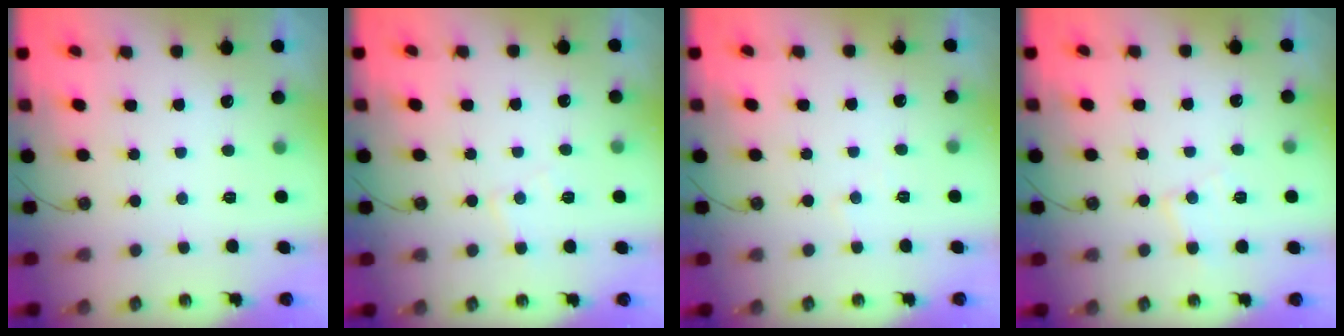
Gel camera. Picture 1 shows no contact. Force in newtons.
{"total": 5.9, "press": 5.8, "slide": 0.7}
{"total": 3.7, "press": 3.7, "slide": 0.6}
{"total": 6.8, "press": 6.8, "slide": 0.3}